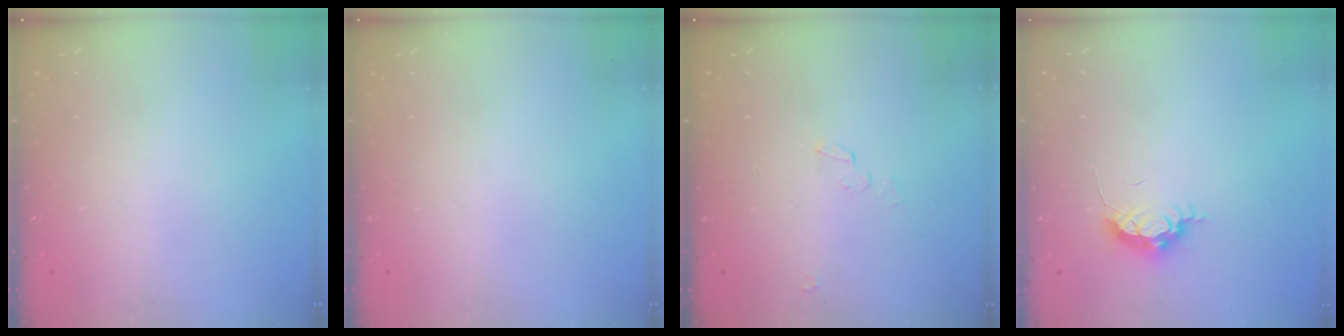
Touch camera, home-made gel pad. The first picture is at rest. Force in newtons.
{"total": 0.0}
{"total": 3.6, "press": 3.4, "slide": 1.3}
{"total": 6.0, "press": 5.7, "slide": 1.9}